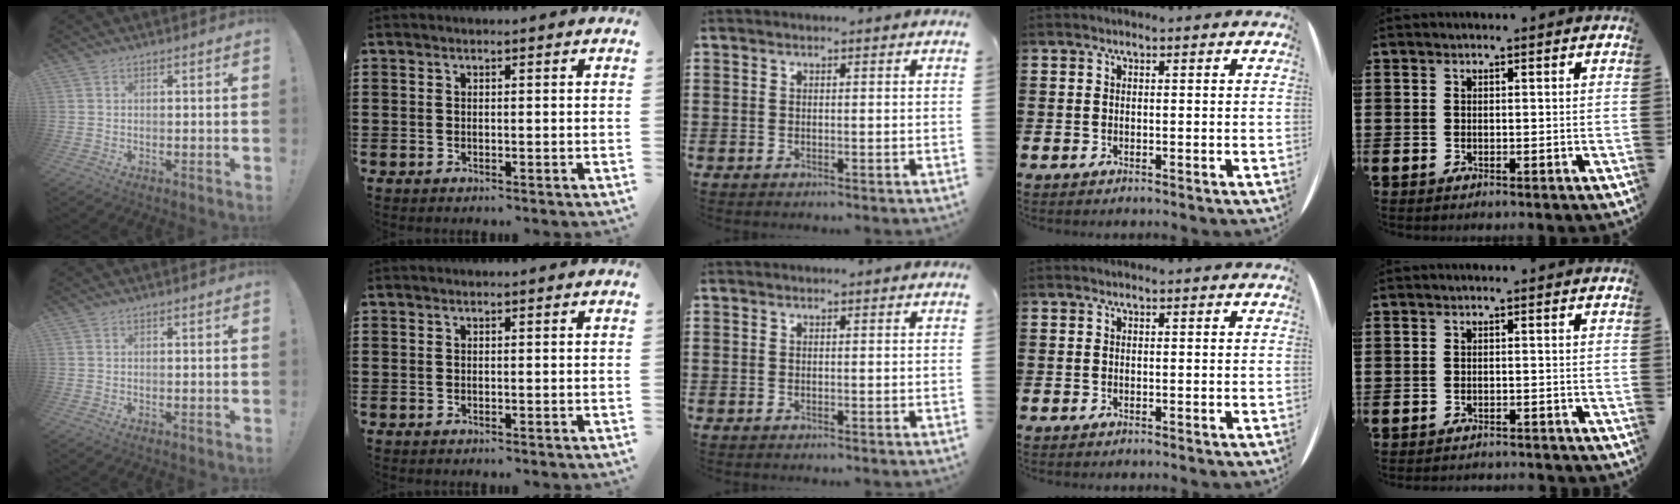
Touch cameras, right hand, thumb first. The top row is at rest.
{"little": {"total": 1.0, "force": [-1.0, 0.0, 0.0], "torque": [-0.002, 0.000, -0.020]}}